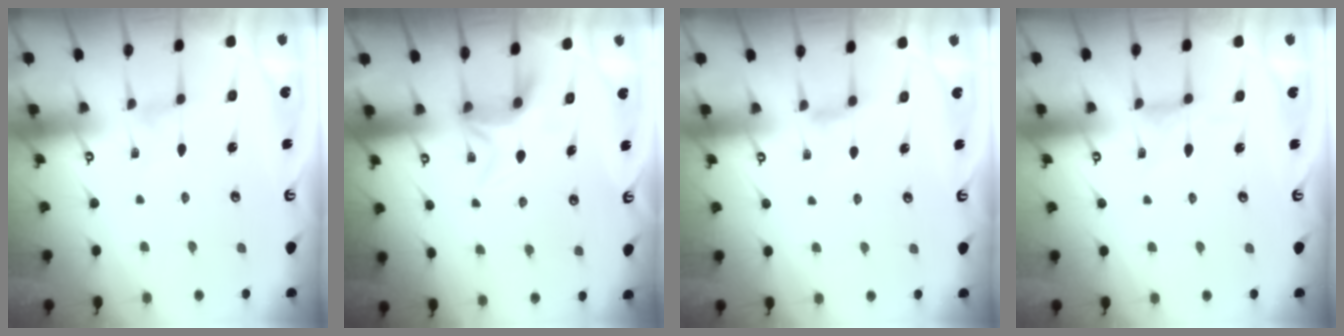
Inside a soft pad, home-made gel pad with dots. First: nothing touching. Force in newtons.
{"total": 5.6, "press": 5.5, "slide": 1.0}
{"total": 2.4, "press": 2.4, "slide": 0.4}
{"total": 1.9, "press": 1.8, "slide": 0.5}